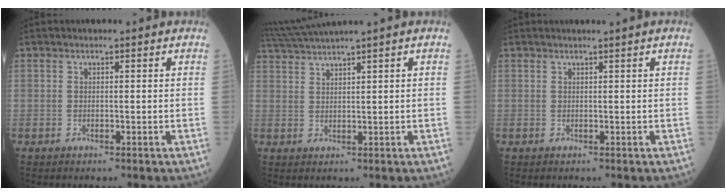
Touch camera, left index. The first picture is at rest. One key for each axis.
{"total": 4.7, "fx": 4.0, "fy": -1.7, "fz": 1.8, "tx": -0.046, "ty": 0.008, "tz": 0.084}
{"total": 1.0, "fx": 0.8, "fy": -0.4, "fz": 0.6, "tx": -0.013, "ty": -0.001, "tz": 0.020}